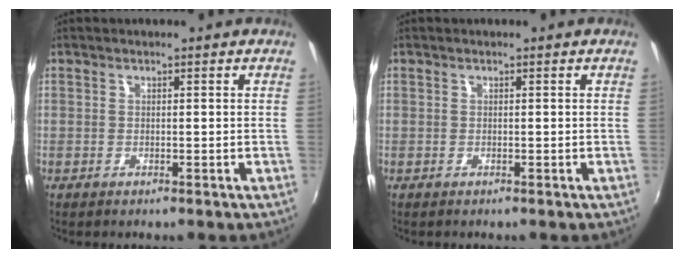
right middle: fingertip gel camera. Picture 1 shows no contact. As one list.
[{"total": 0.0}]